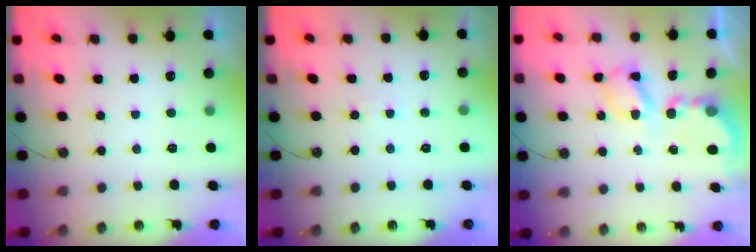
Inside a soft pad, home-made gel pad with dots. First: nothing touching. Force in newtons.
{"total": 2.8, "press": 2.8, "slide": 0.3}
{"total": 6.9, "press": 6.9, "slide": 0.5}